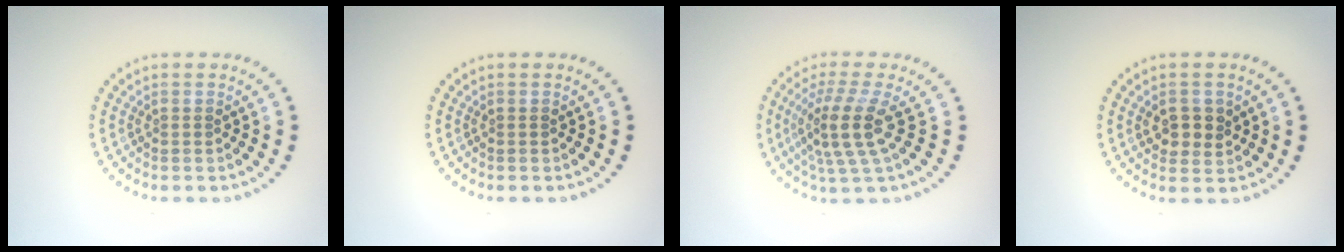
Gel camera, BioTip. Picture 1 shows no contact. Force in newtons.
{"total": 0.0}
{"total": 4.3, "press": 3.2, "slide": 2.9}
{"total": 2.5, "press": 2.4, "slide": 0.6}